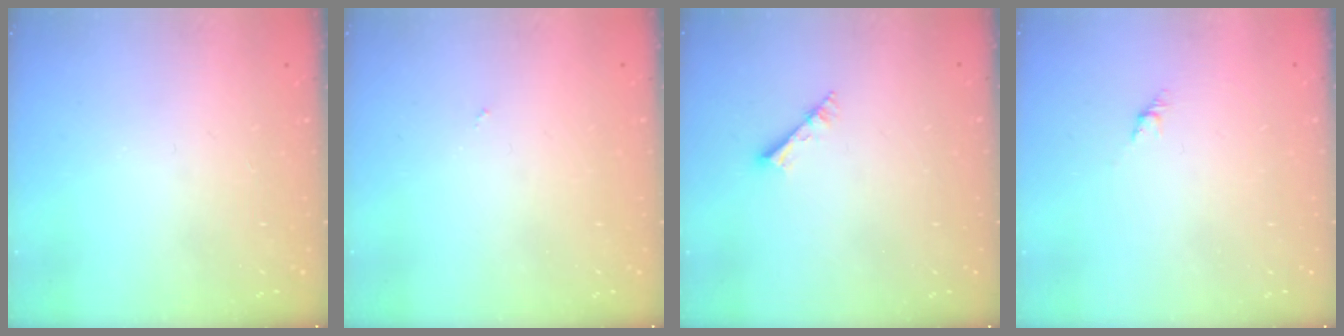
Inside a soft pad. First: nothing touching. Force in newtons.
{"total": 0.0}
{"total": 2.7, "press": 2.7, "slide": 0.3}
{"total": 2.7, "press": 2.6, "slide": 0.7}